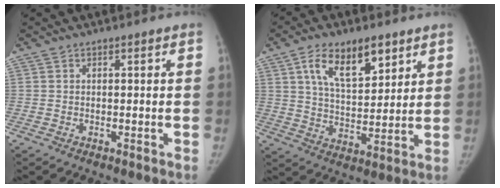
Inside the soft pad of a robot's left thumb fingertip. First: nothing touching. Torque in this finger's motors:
{"motor_torque": [0.80, 0.86, 0.04, -0.13, 0.33]}